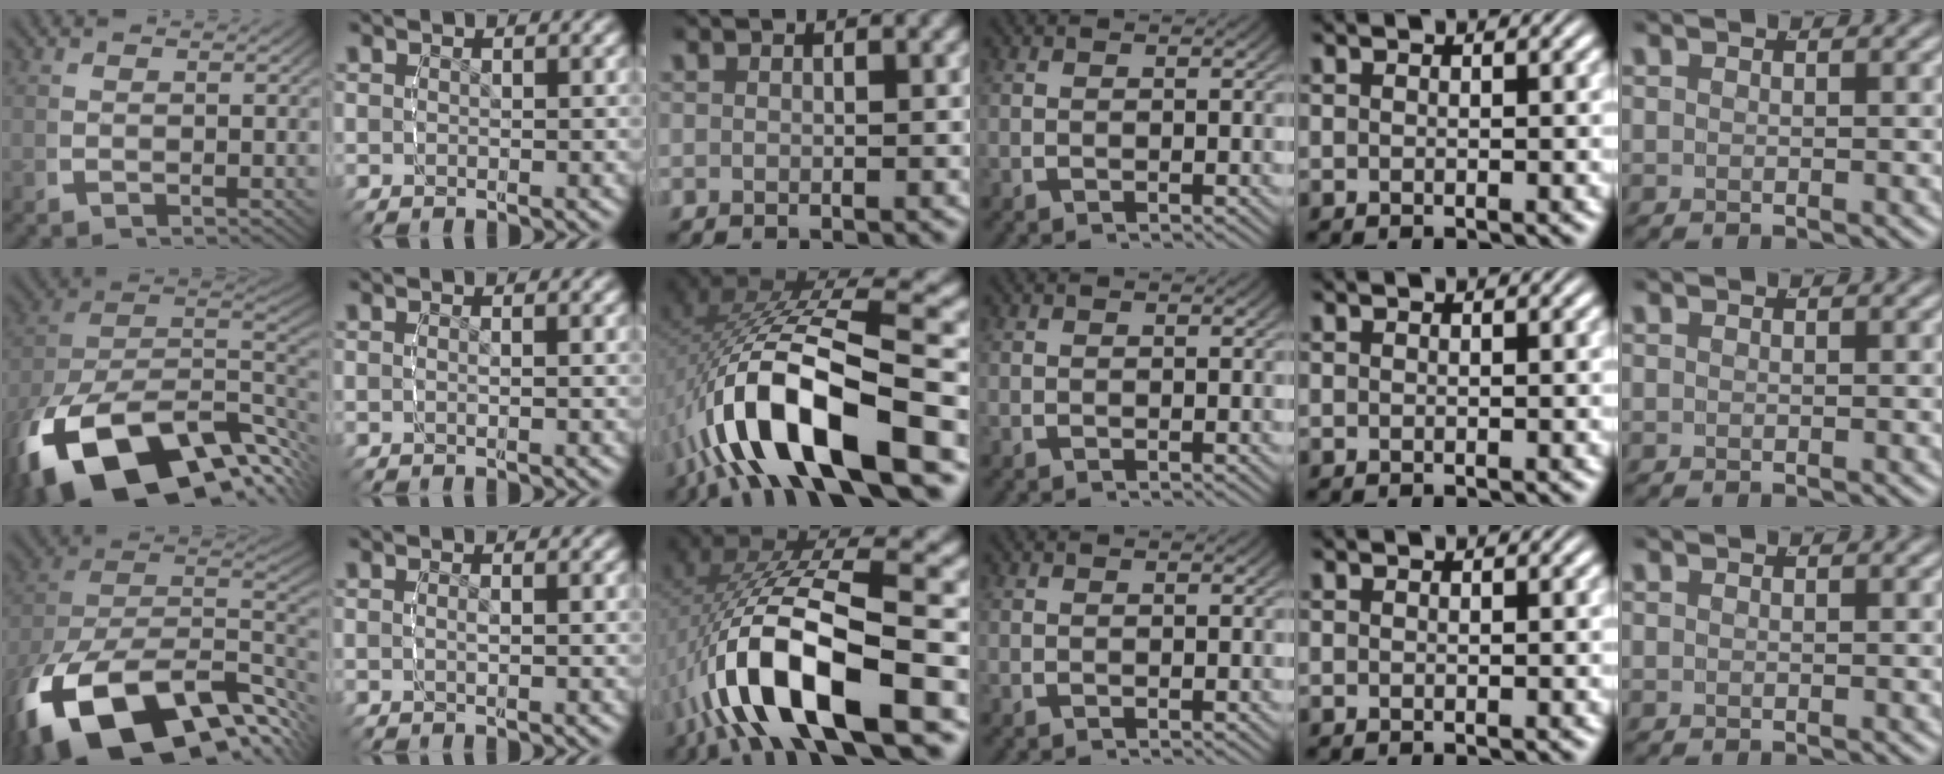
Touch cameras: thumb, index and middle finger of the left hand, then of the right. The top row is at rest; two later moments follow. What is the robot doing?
{"motion": "lift_and_place", "object": "tape"}